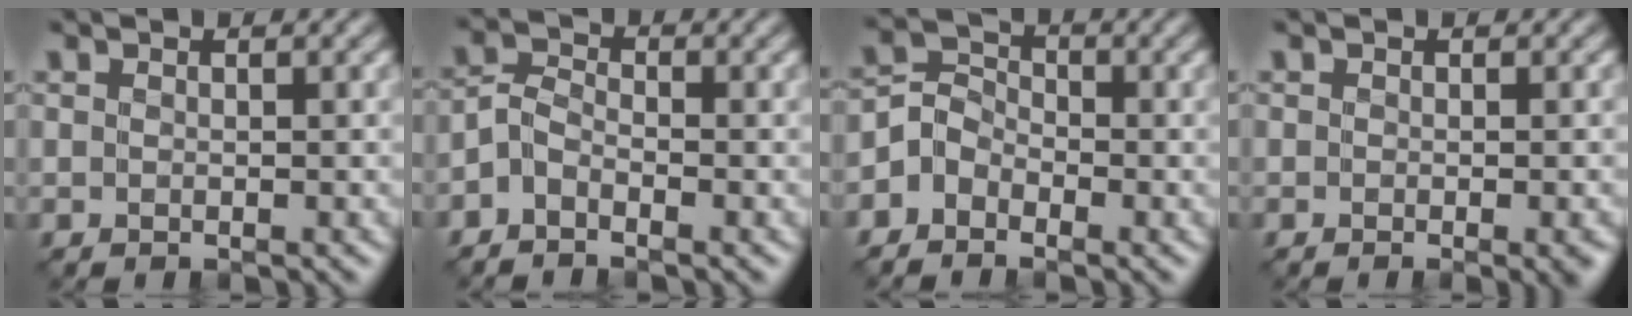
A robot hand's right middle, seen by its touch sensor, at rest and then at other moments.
{"total": 2.1, "force": [-1.4, 1.1, 1.2], "torque": [-0.028, 0.004, -0.036]}
{"total": 2.7, "force": [-1.6, 2.0, 0.8], "torque": [-0.014, 0.008, -0.039]}
{"total": 1.8, "force": [-0.8, 0.3, 1.6], "torque": [-0.017, -0.008, -0.007]}